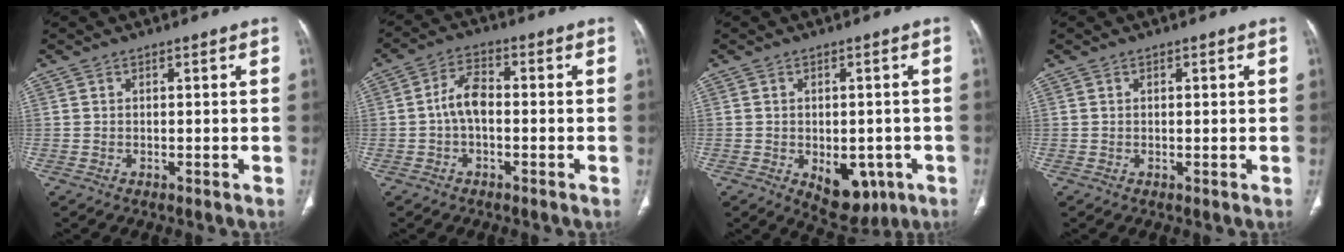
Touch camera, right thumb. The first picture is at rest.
{"total": 5.4, "force": [-0.7, 2.9, 4.4], "torque": [-0.079, 0.019, -0.023]}
{"total": 8.8, "force": [-2.9, 5.5, 6.3], "torque": [-0.054, 0.003, -0.025]}
{"total": 0.9, "force": [0.3, 0.3, 0.8], "torque": [-0.016, 0.002, 0.007]}